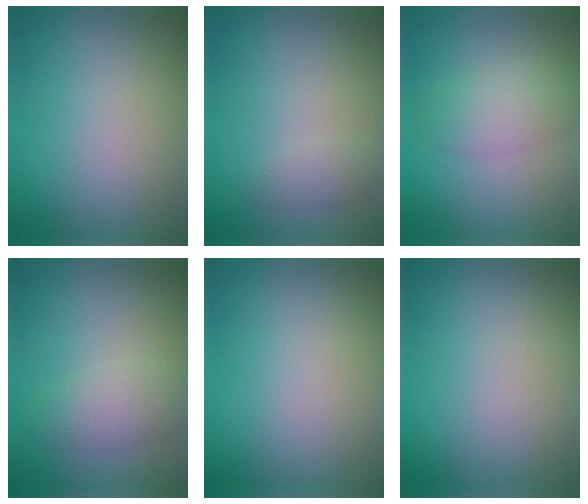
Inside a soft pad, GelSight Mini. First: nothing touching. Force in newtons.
{"total": 1.3, "press": 1.3, "slide": 0.1}
{"total": 3.2, "press": 3.2, "slide": 0.0}
{"total": 2.8, "press": 2.8, "slide": 0.1}
{"total": 0.0}
{"total": 0.0}